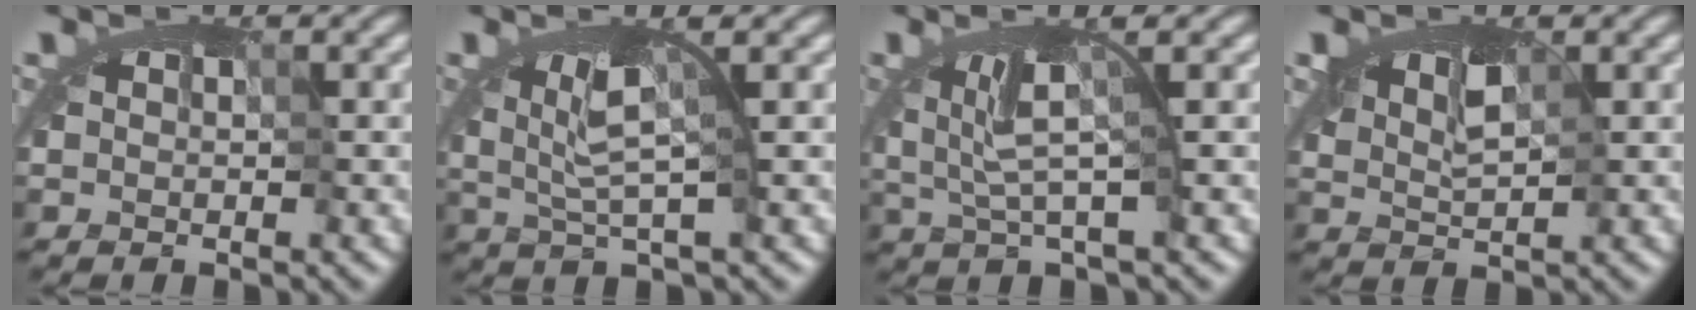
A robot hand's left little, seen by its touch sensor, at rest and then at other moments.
{"total": 2.4, "force": [-0.4, 0.3, 2.4], "torque": [-0.050, -0.013, -0.004]}
{"total": 2.4, "force": [-0.6, -0.2, 2.3], "torque": [-0.049, -0.013, -0.007]}
{"total": 2.1, "force": [0.9, 1.0, 1.6], "torque": [-0.023, 0.006, 0.011]}